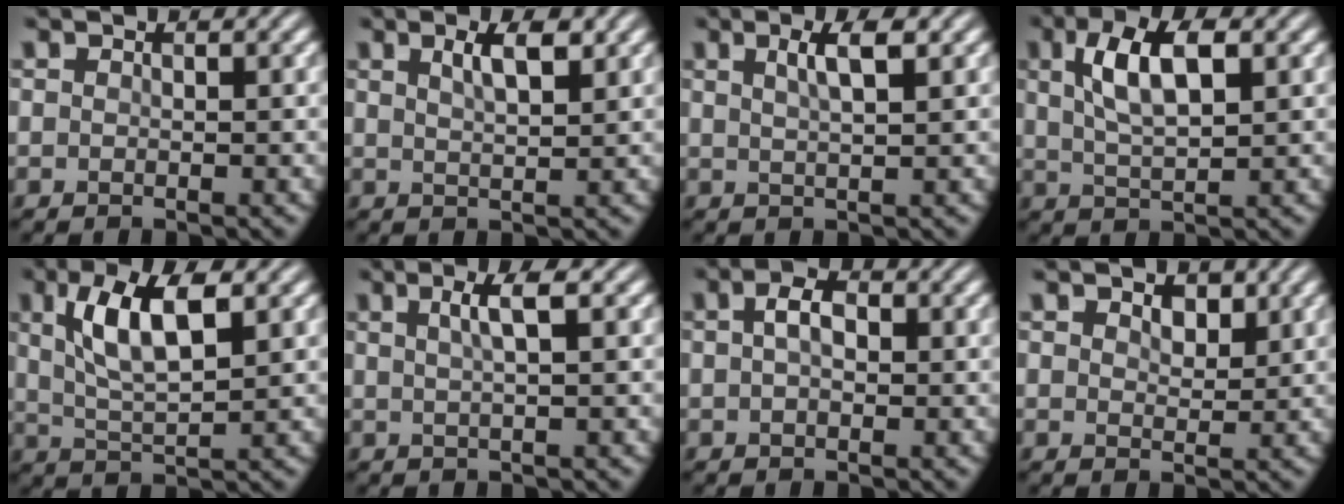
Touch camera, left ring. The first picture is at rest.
{"total": 2.9, "force": [1.6, 0.8, 2.3], "torque": [-0.035, 0.004, 0.027]}
{"total": 2.9, "force": [1.3, 0.7, 2.5], "torque": [-0.034, 0.006, 0.020]}
{"total": 5.6, "force": [1.8, 2.2, 4.8], "torque": [-0.095, 0.008, 0.032]}
{"total": 6.6, "force": [2.3, 2.3, 5.8], "torque": [-0.110, 0.006, 0.041]}
{"total": 2.8, "force": [0.9, 0.7, 2.5], "torque": [-0.036, 0.007, 0.013]}
{"total": 2.4, "force": [0.4, 1.4, 1.9], "torque": [-0.034, 0.006, 0.001]}
{"total": 1.8, "force": [1.0, 1.1, 1.0], "torque": [-0.017, -0.001, 0.017]}